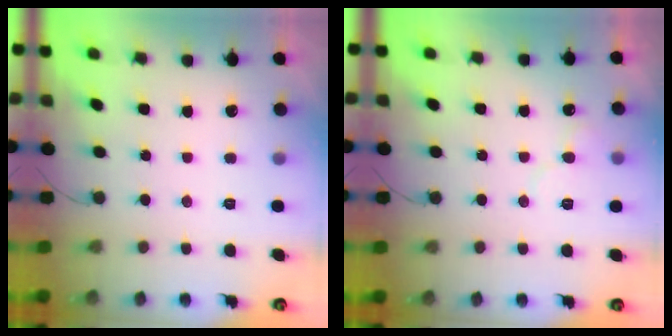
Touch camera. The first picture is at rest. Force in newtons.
{"total": 6.4, "press": 6.4, "slide": 0.5}